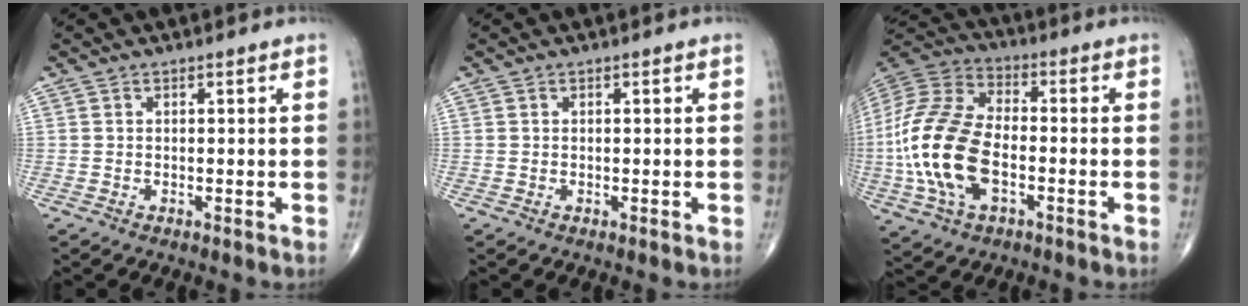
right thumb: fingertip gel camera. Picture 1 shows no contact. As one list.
[{"total": 0.0}, {"total": 19.8, "force": [-3.7, 10.9, 16.2], "torque": [-0.347, 0.017, -0.073]}]